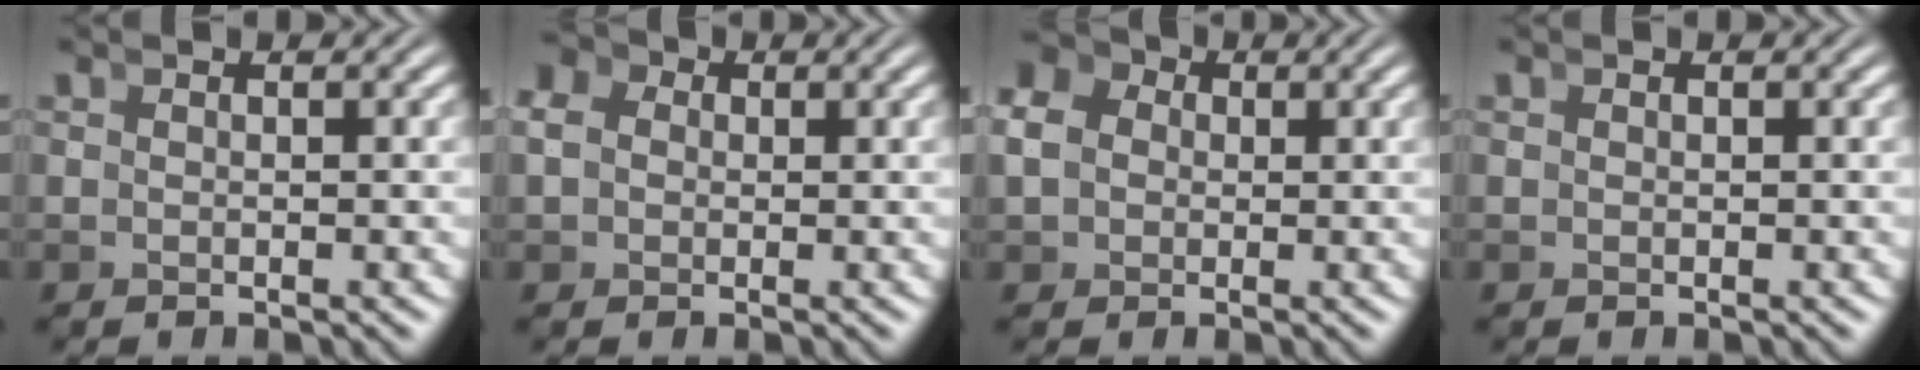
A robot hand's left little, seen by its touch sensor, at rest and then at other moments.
{"total": 5.1, "force": [1.5, 4.4, 2.1], "torque": [-0.044, 0.010, 0.012]}
{"total": 7.6, "force": [2.4, 6.4, 3.4], "torque": [-0.068, 0.016, 0.021]}
{"total": 0.0}